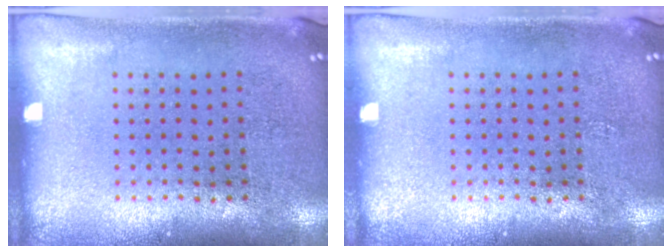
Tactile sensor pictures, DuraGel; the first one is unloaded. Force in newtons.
{"total": 0.0}